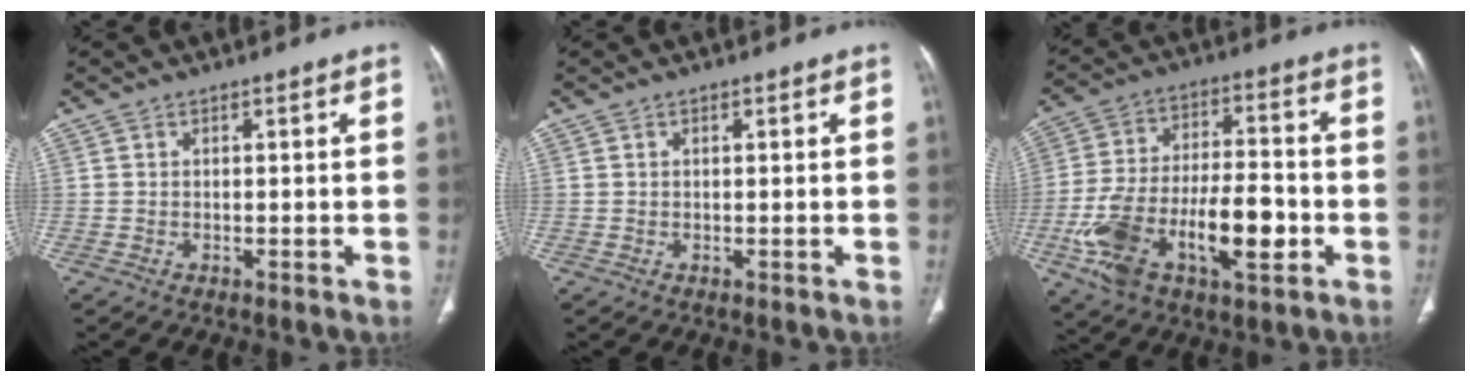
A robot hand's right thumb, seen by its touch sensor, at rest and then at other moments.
{"total": 0.0}
{"total": 19.9, "force": [-6.0, 9.1, 16.6], "torque": [-0.307, 0.029, -0.097]}